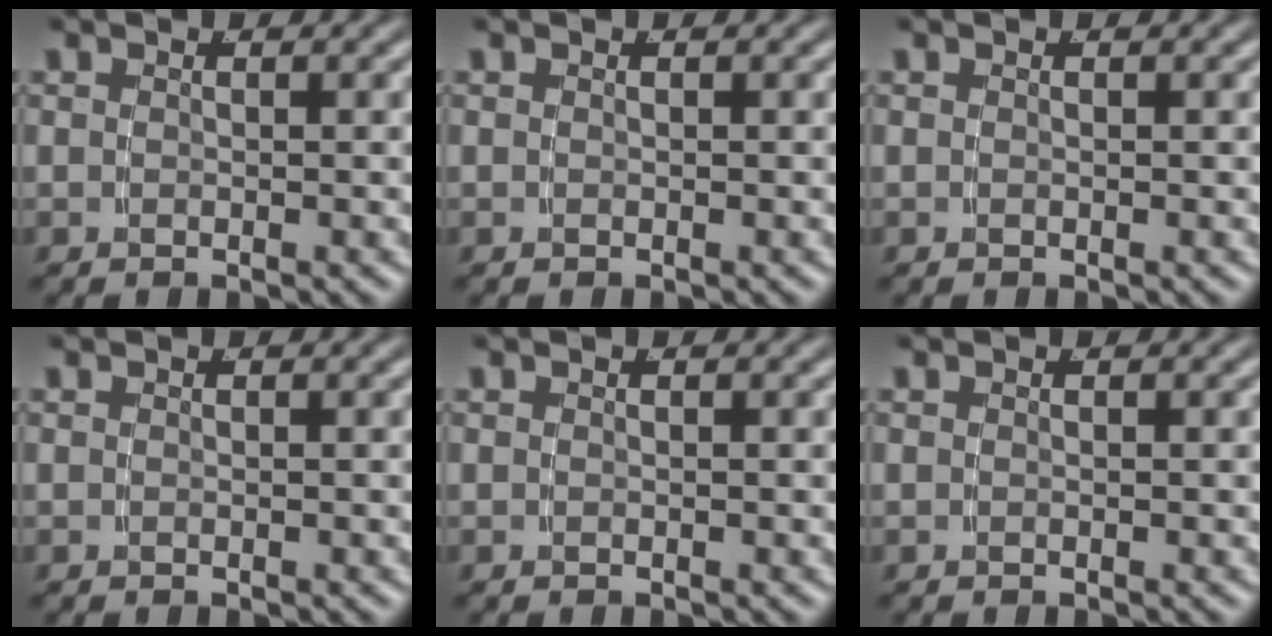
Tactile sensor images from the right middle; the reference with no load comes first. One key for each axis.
{"total": 0.0}
{"total": 0.0}
{"total": 0.0}
{"total": 0.0}
{"total": 0.0}